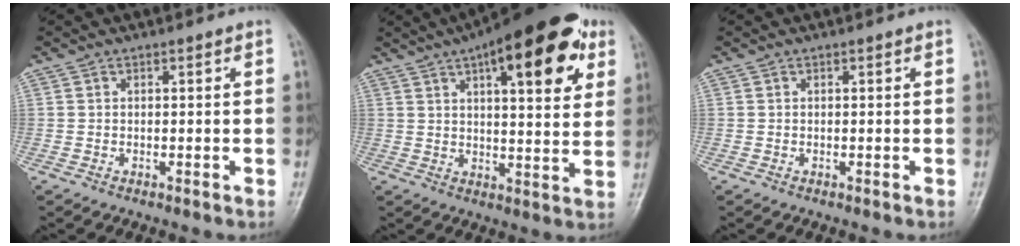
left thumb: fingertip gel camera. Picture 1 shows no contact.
{"total": 20.8, "force": [9.8, 7.3, 16.9], "torque": [-0.215, -0.010, 0.133]}
{"total": 0.0}